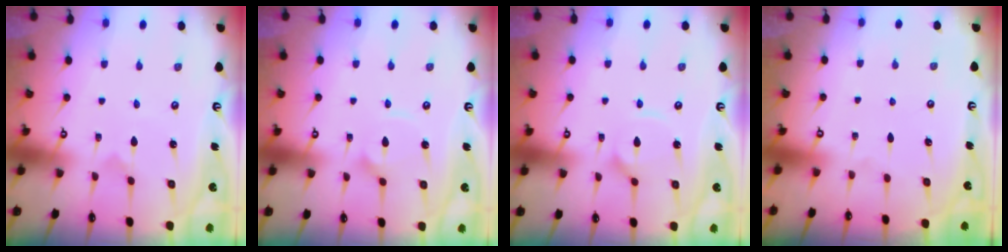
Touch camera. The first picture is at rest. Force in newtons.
{"total": 3.8, "press": 3.7, "slide": 0.4}
{"total": 5.6, "press": 5.5, "slide": 0.6}
{"total": 0.0}